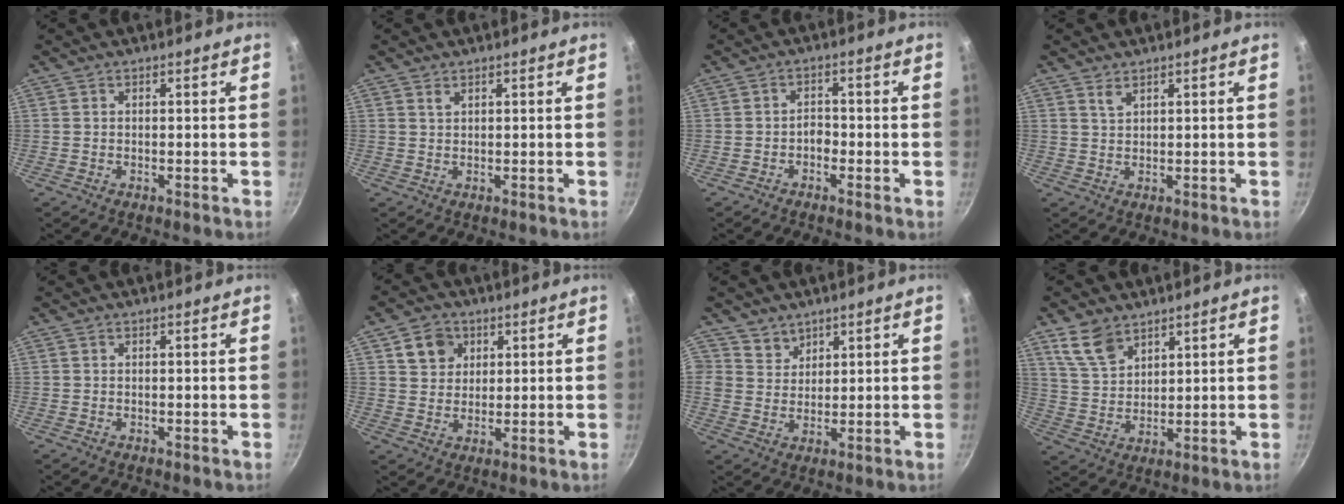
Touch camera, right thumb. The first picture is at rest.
{"total": 1.0, "force": [0.7, 0.4, 0.5], "torque": [-0.009, -0.002, 0.015]}
{"total": 2.0, "force": [-1.2, 1.2, 1.1], "torque": [-0.009, 0.016, -0.022]}
{"total": 1.7, "force": [1.3, 0.6, 0.9], "torque": [-0.017, -0.006, 0.026]}
{"total": 0.0}
{"total": 6.2, "force": [2.6, 5.3, 2.1], "torque": [-0.007, 0.003, 0.045]}
{"total": 4.2, "force": [2.9, 3.1, -0.1], "torque": [0.029, -0.008, 0.051]}
{"total": 7.6, "force": [5.2, 4.3, 3.6], "torque": [-0.052, -0.022, 0.111]}